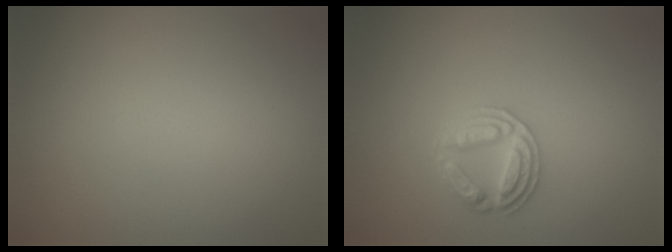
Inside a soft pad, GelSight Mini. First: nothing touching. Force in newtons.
{"total": 2.8, "press": 2.7, "slide": 0.4}